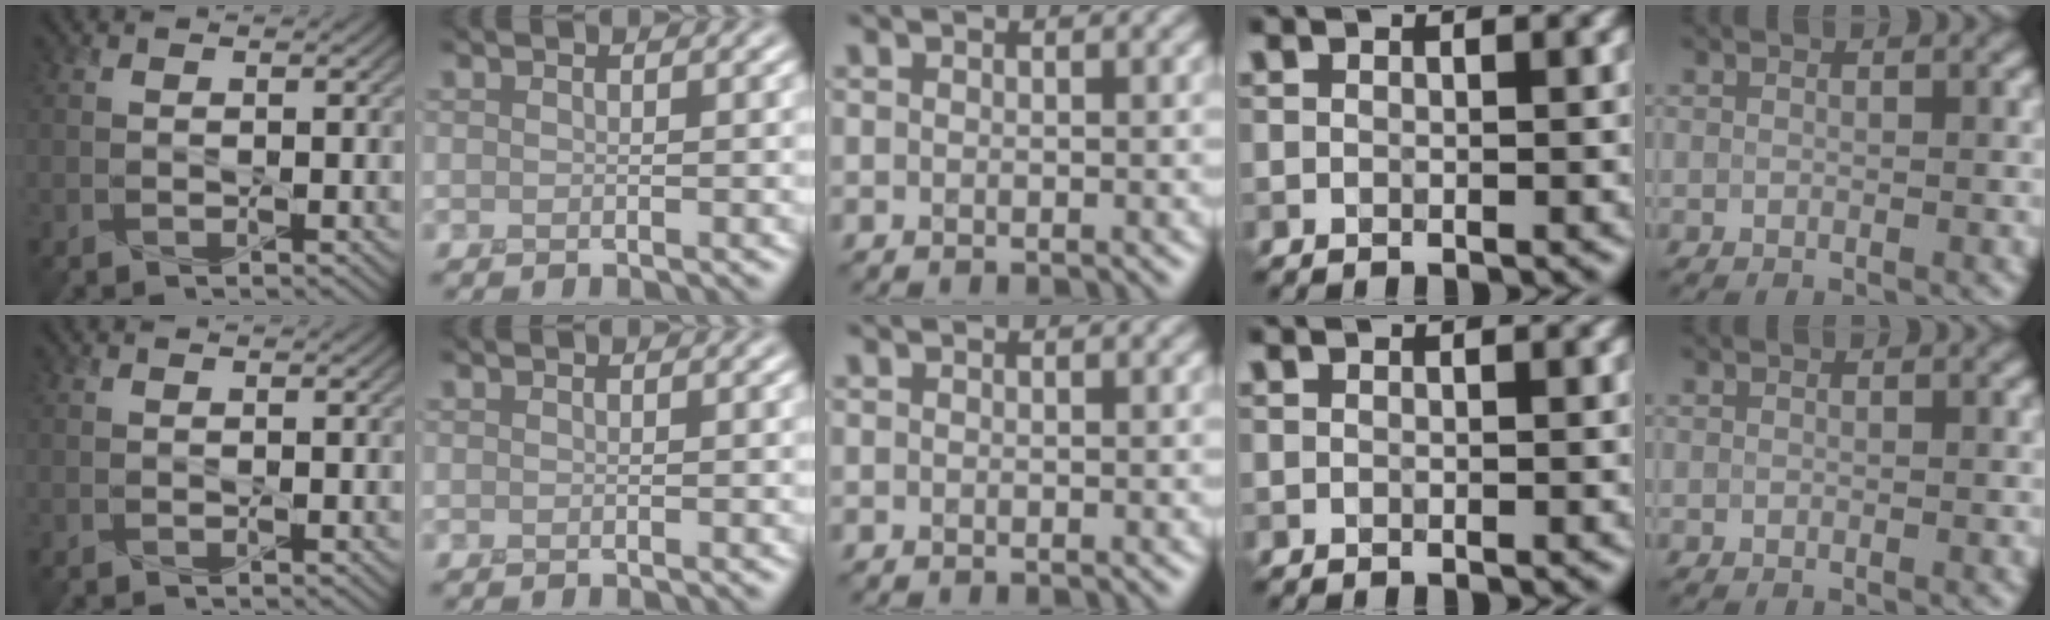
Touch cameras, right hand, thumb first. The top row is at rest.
{}